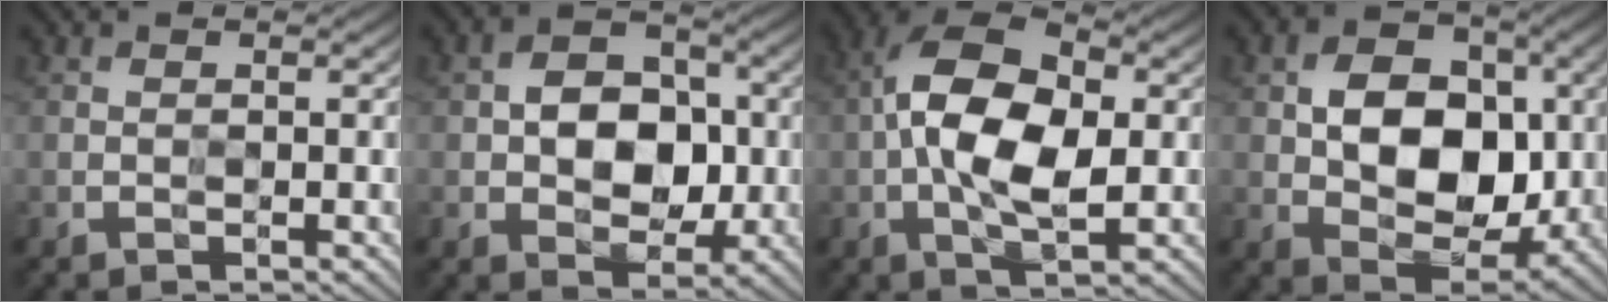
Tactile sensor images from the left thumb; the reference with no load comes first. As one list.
[{"total": 7.7, "force": [-0.2, 5.6, 5.3], "torque": [-0.088, 0.003, -0.013]}, {"total": 12.2, "force": [-0.5, 6.4, 10.4], "torque": [-0.208, 0.008, -0.017]}, {"total": 10.5, "force": [0.7, 7.5, 7.4], "torque": [-0.136, -0.002, 0.007]}]